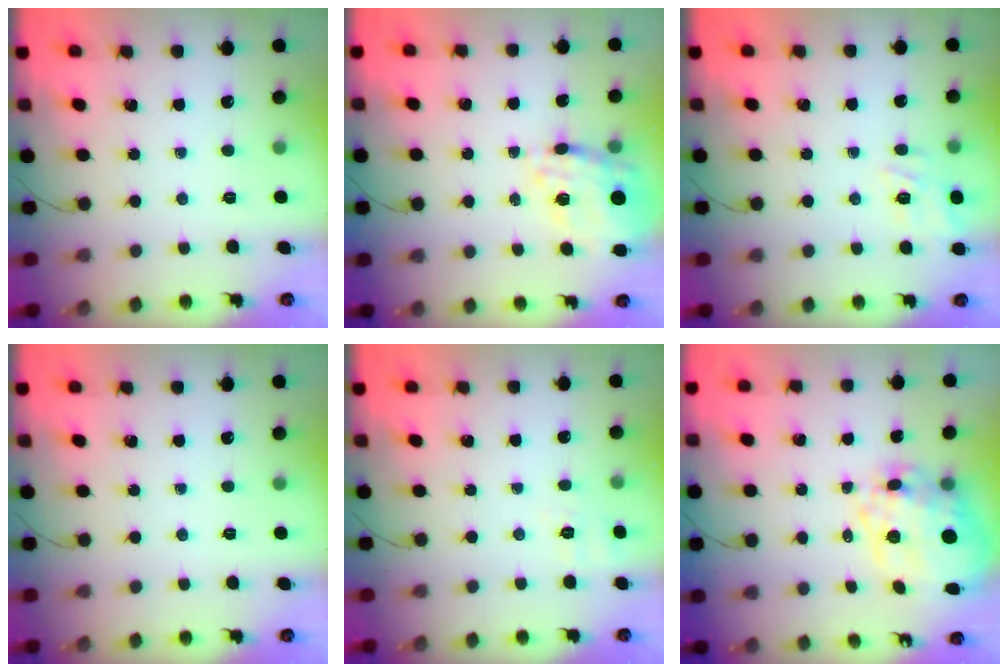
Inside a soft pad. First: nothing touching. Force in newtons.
{"total": 17.6, "press": 17.2, "slide": 4.0}
{"total": 6.5, "press": 6.3, "slide": 1.4}
{"total": 0.0}
{"total": 7.3, "press": 6.9, "slide": 2.3}
{"total": 18.5, "press": 18.1, "slide": 3.8}